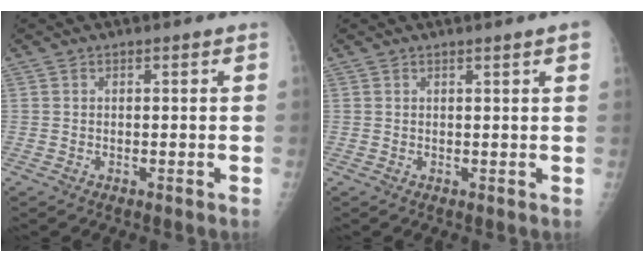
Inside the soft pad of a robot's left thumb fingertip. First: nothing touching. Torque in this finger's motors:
{"motor_torque": [1.00, 0.84, 0.55, -0.52, 0.00]}